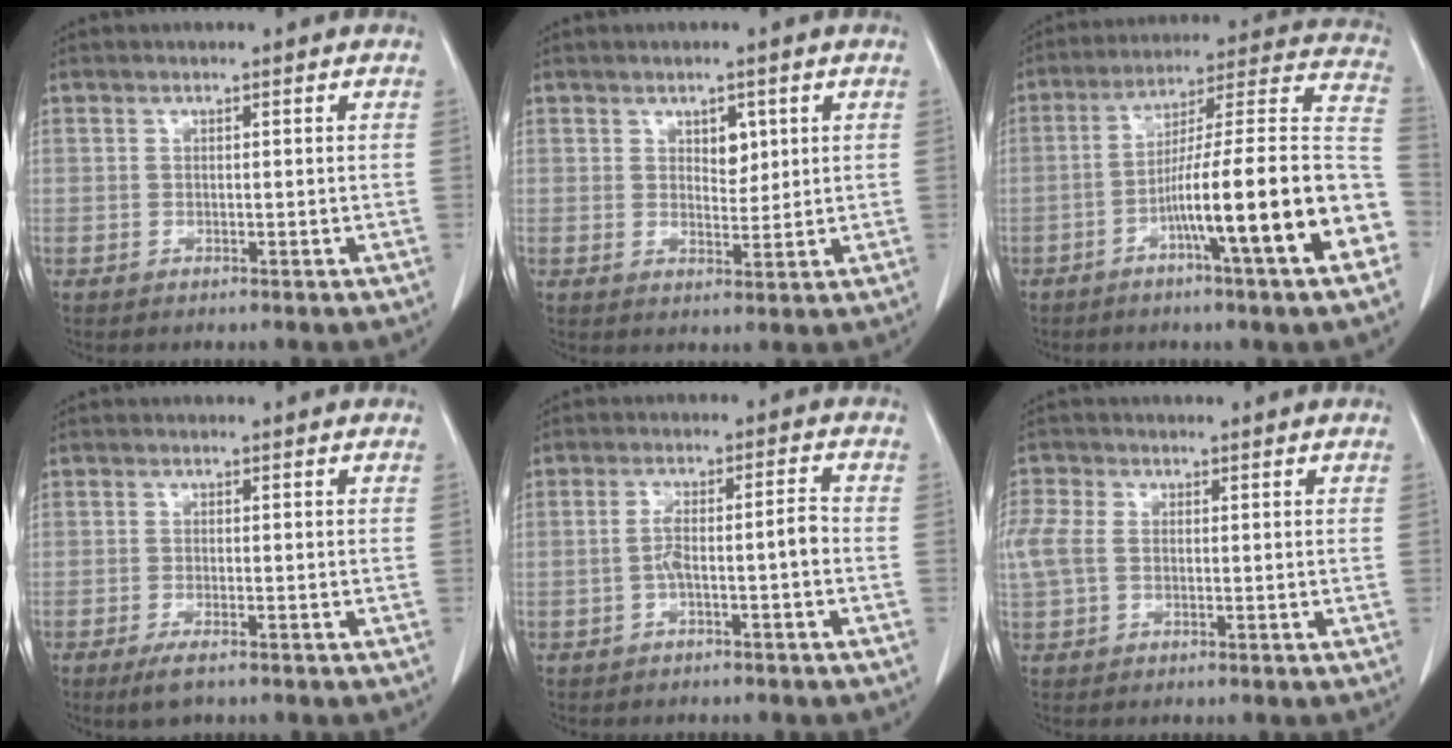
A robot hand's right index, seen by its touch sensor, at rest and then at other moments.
{"total": 3.0, "force": [1.3, 1.8, 2.1], "torque": [-0.027, -0.002, 0.022]}
{"total": 20.6, "force": [-7.2, 0.2, 19.3], "torque": [-0.230, 0.018, -0.113]}
{"total": 3.0, "force": [-2.0, 0.7, 2.1], "torque": [-0.038, -0.004, -0.032]}
{"total": 4.8, "force": [-1.5, 0.6, 4.5], "torque": [-0.083, 0.021, -0.022]}
{"total": 5.9, "force": [0.4, 4.3, 4.1], "torque": [-0.133, 0.024, 0.011]}